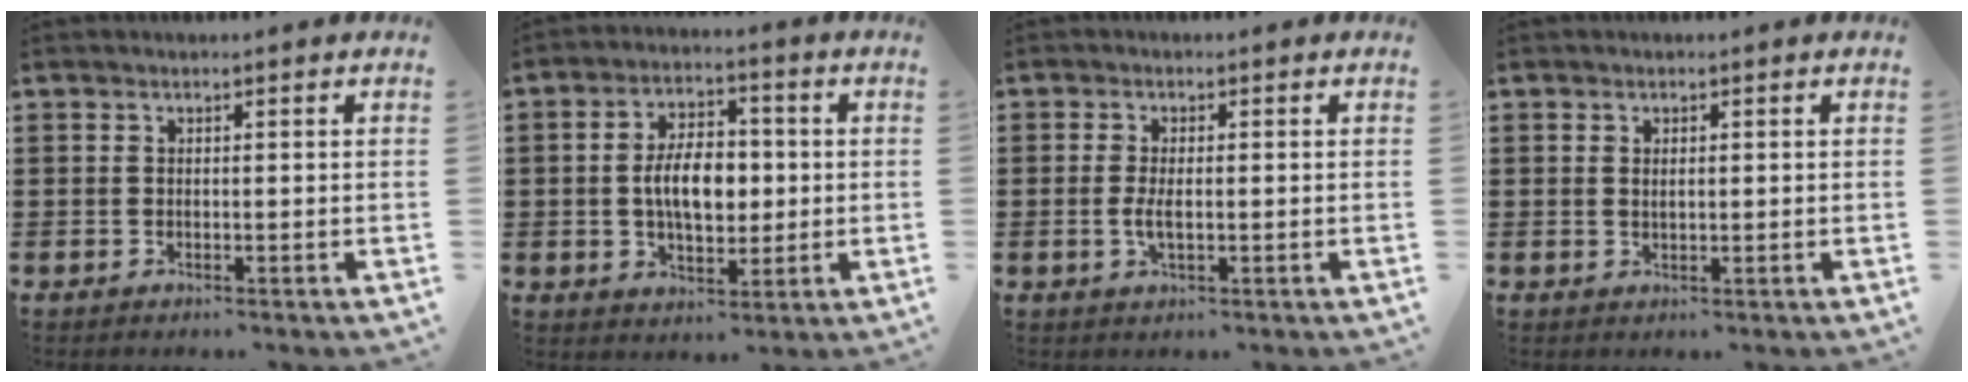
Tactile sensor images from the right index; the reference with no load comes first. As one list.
[{"total": 7.9, "force": [0.0, 4.6, 6.5], "torque": [-0.123, 0.005, -0.010]}, {"total": 3.1, "force": [-0.3, 1.2, 2.9], "torque": [-0.067, -0.006, -0.011]}, {"total": 1.1, "force": [0.2, 0.4, 1.0], "torque": [-0.020, 0.004, 0.003]}]